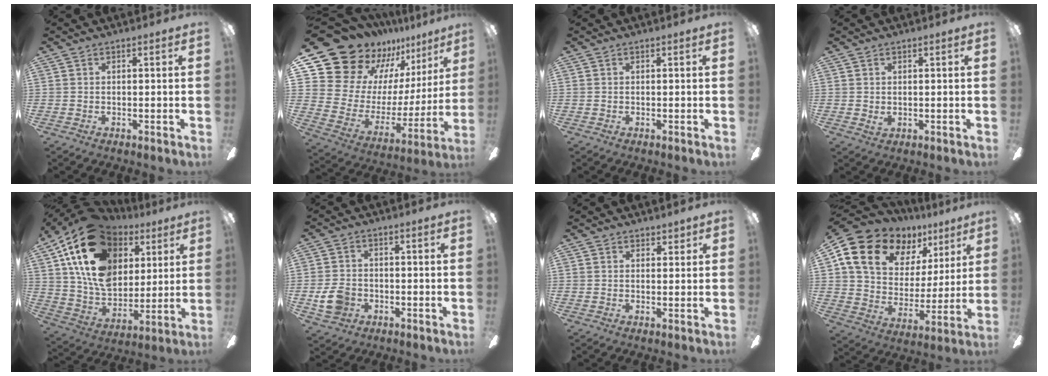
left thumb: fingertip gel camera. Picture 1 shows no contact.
{"total": 19.5, "force": [15.3, 10.4, 6.1], "torque": [-0.143, -0.121, 0.301]}
{"total": 0.0}
{"total": 1.0, "force": [0.4, 0.8, 0.5], "torque": [-0.002, -0.003, 0.006]}
{"total": 22.4, "force": [9.8, 15.5, 12.8], "torque": [-0.256, -0.040, 0.179]}
{"total": 6.5, "force": [-1.8, 5.4, 3.3], "torque": [-0.066, 0.007, -0.035]}
{"total": 2.3, "force": [1.8, 1.4, 0.1], "torque": [0.004, -0.003, 0.034]}
{"total": 16.6, "force": [10.7, 10.7, 6.9], "torque": [-0.136, -0.056, 0.203]}